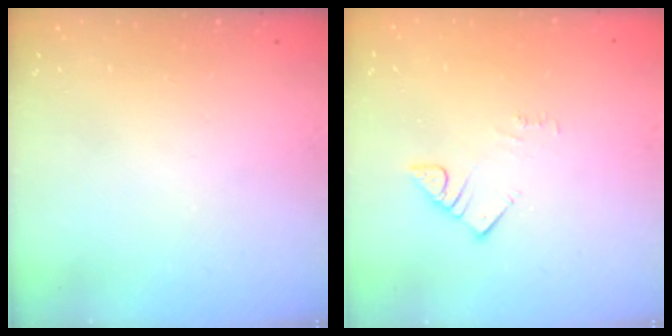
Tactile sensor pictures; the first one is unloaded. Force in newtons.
{"total": 2.8, "press": 2.8, "slide": 0.2}